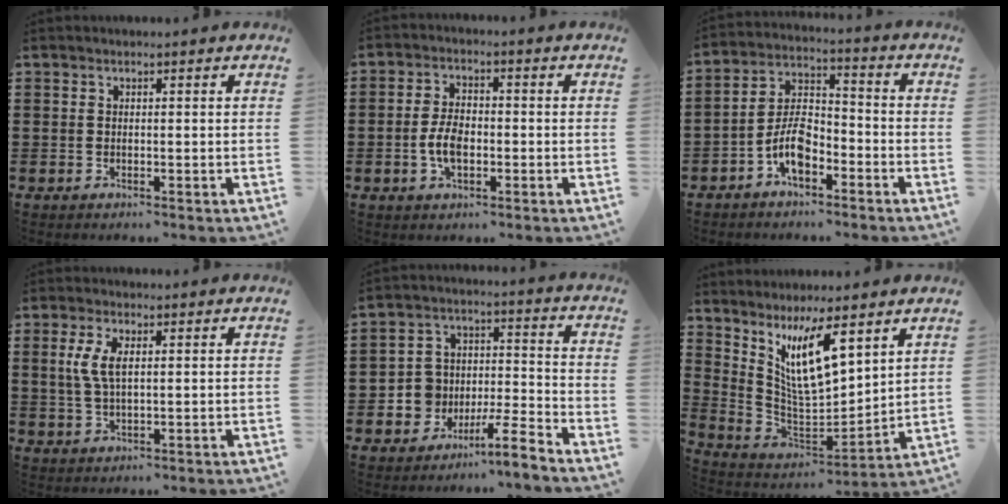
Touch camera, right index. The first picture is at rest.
{"total": 5.0, "force": [-1.0, 2.6, 4.1], "torque": [-0.094, 0.002, -0.024]}
{"total": 7.0, "force": [-3.6, 3.6, 4.9], "torque": [-0.109, 0.012, -0.072]}
{"total": 4.6, "force": [1.1, 1.9, 4.1], "torque": [-0.099, 0.004, 0.012]}
{"total": 5.2, "force": [-4.9, 1.5, 0.9], "torque": [-0.020, 0.001, -0.099]}
{"total": 10.6, "force": [6.0, 2.9, 8.2], "torque": [-0.169, -0.021, 0.116]}